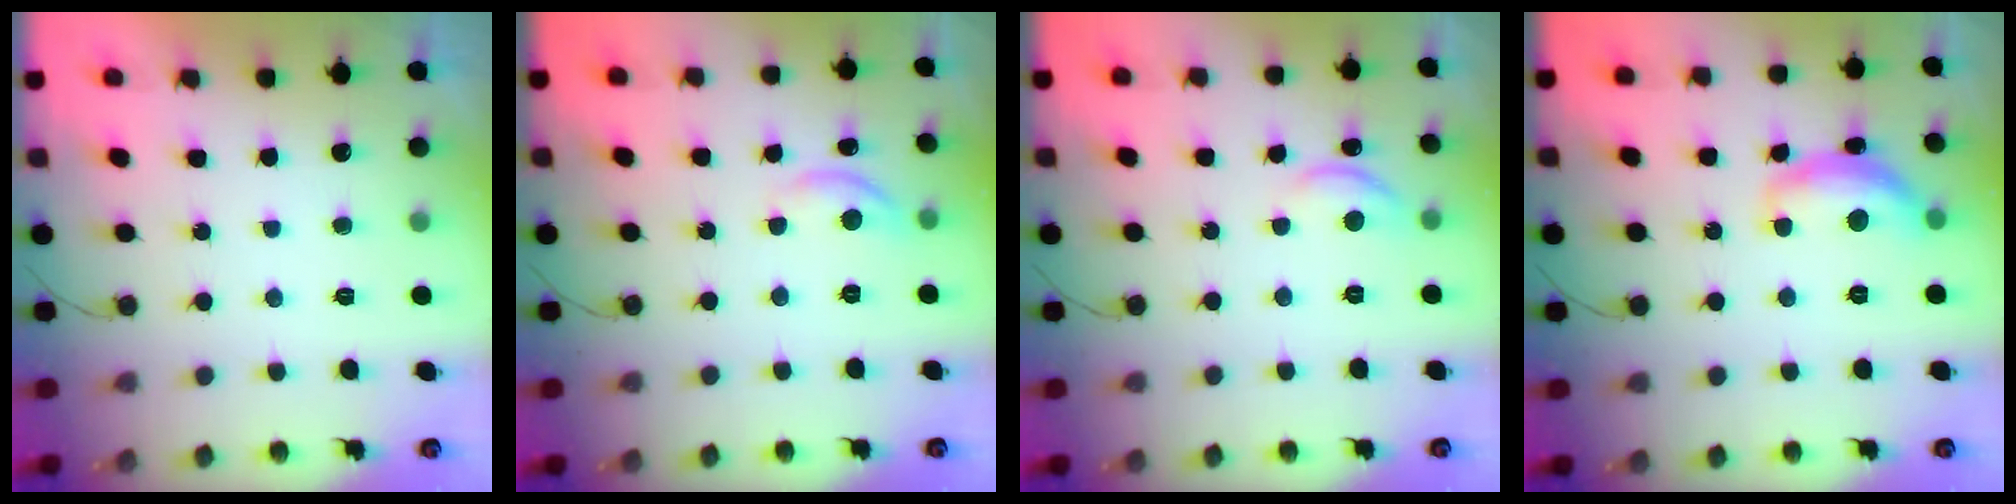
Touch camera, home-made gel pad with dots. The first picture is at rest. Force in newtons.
{"total": 6.2, "press": 6.2, "slide": 0.5}
{"total": 9.0, "press": 9.0, "slide": 0.7}
{"total": 11.6, "press": 11.6, "slide": 0.6}